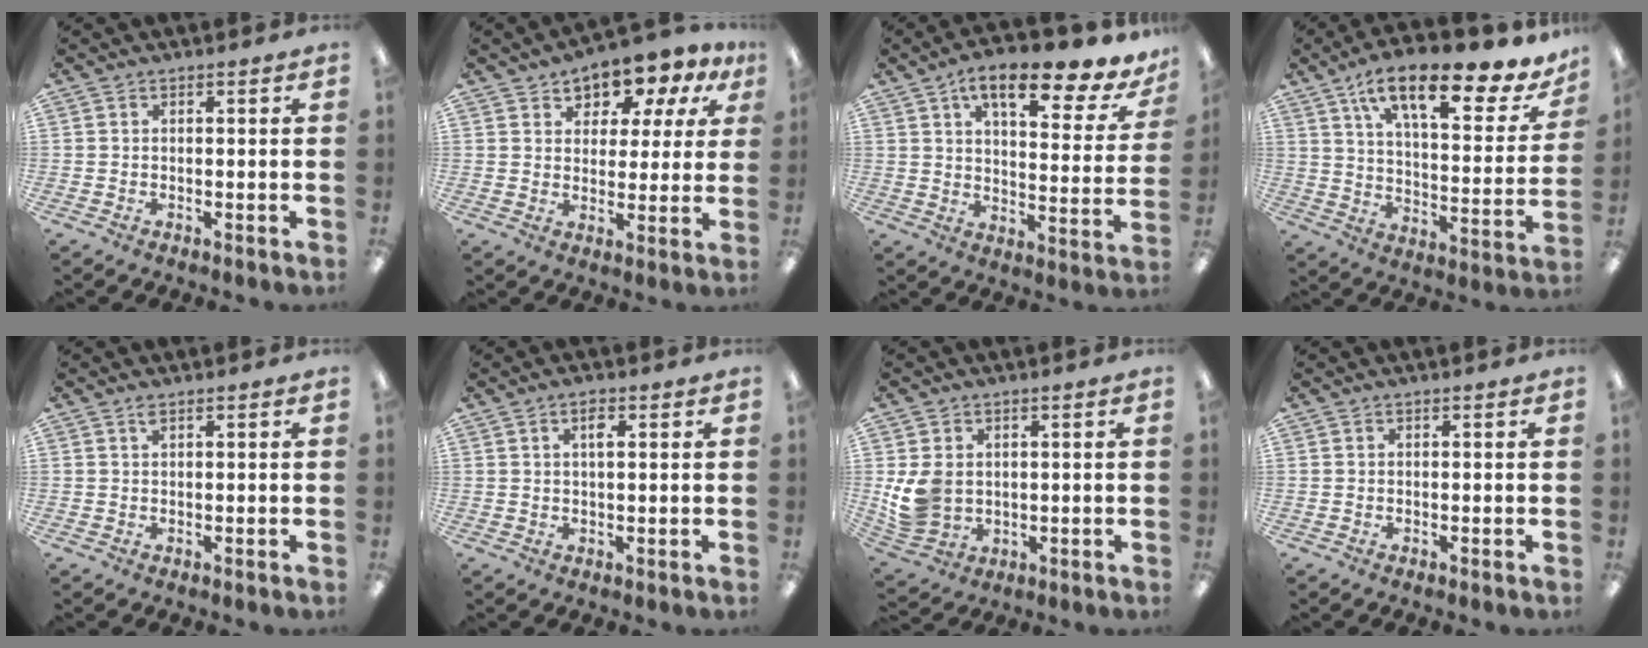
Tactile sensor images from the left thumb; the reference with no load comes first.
{"total": 8.2, "force": [6.4, 4.6, 2.4], "torque": [-0.045, -0.048, 0.115]}
{"total": 13.9, "force": [9.3, 4.5, 9.3], "torque": [-0.138, -0.051, 0.151]}
{"total": 19.5, "force": [12.9, 6.1, 13.2], "torque": [-0.205, -0.077, 0.211]}
{"total": 1.0, "force": [0.7, 0.2, 0.7], "torque": [-0.017, 0.003, 0.012]}
{"total": 2.9, "force": [1.3, 1.0, 2.4], "torque": [-0.035, 0.000, 0.017]}
{"total": 8.0, "force": [0.8, 6.5, 4.6], "torque": [-0.105, 0.000, 0.017]}
{"total": 0.0}